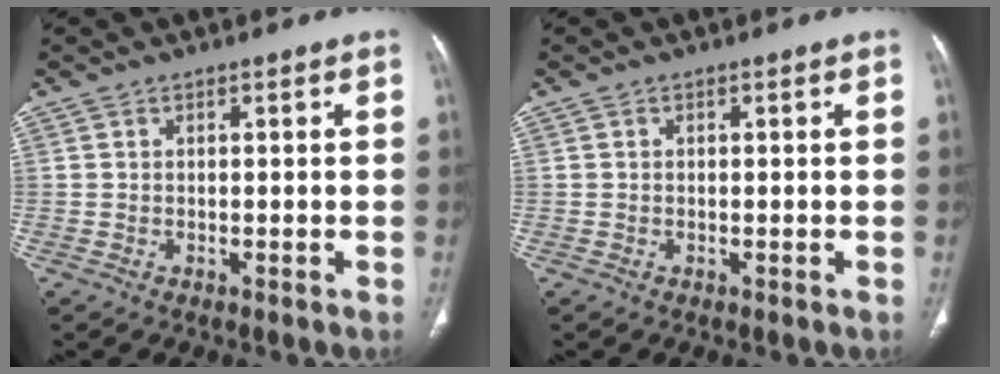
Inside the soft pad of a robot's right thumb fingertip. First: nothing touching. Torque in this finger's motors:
{"motor_torque": [-0.37, -0.04, -0.35, 0.36, -0.03]}